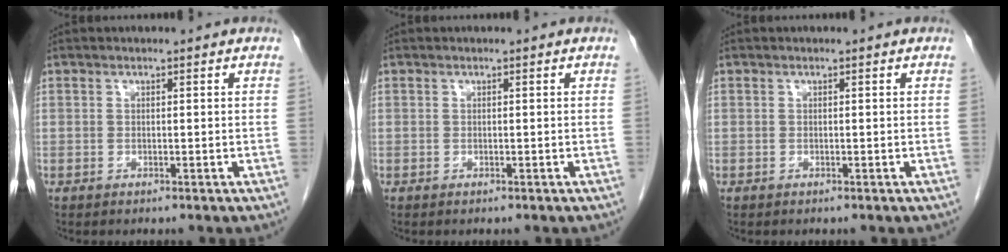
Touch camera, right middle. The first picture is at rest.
{"total": 0.0}
{"total": 0.0}